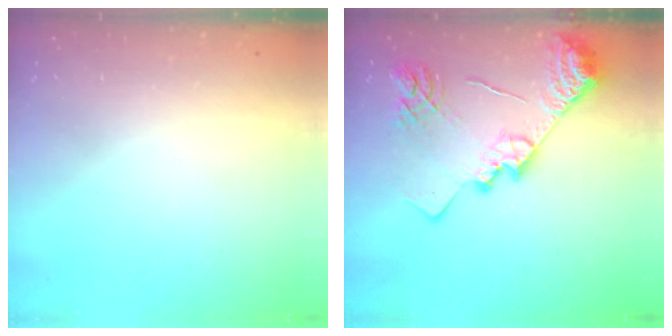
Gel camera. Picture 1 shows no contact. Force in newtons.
{"total": 18.4, "press": 18.3, "slide": 1.7}